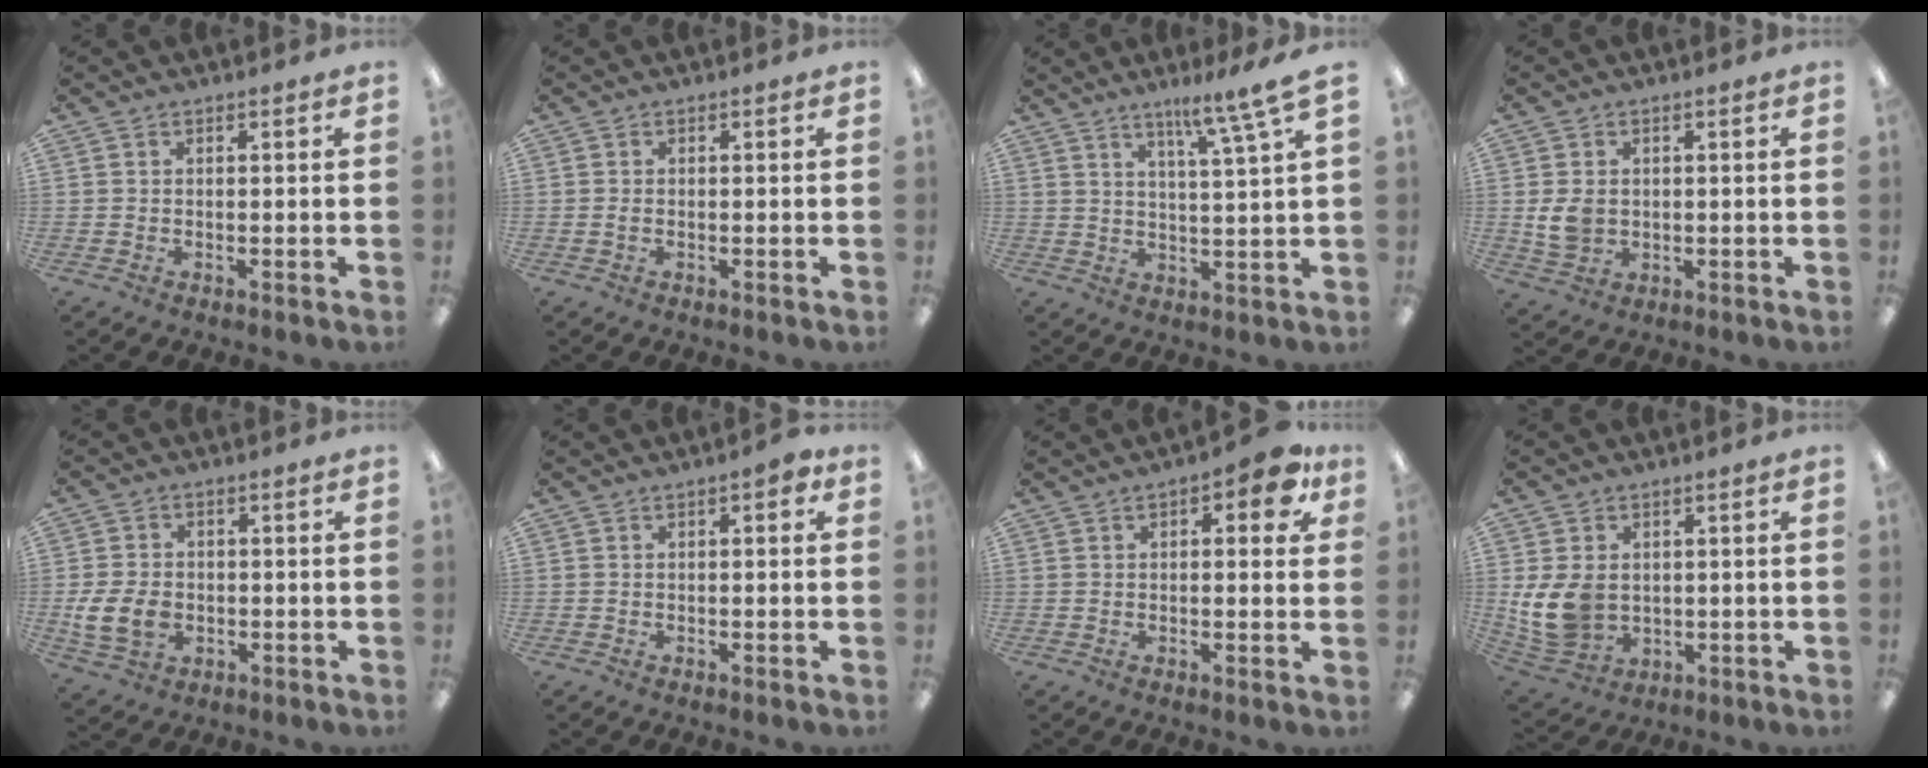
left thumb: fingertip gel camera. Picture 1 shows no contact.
{"total": 0.7, "force": [-0.3, 0.5, 0.4], "torque": [-0.009, 0.001, -0.005]}
{"total": 8.9, "force": [6.8, -0.3, 5.8], "torque": [-0.089, -0.044, 0.107]}
{"total": 5.3, "force": [0.1, 4.4, 2.9], "torque": [-0.061, 0.000, 0.002]}
{"total": 8.2, "force": [-1.7, 6.2, 5.1], "torque": [-0.117, 0.001, -0.030]}
{"total": 2.0, "force": [0.4, 1.0, 1.7], "torque": [-0.028, 0.003, 0.005]}
{"total": 7.4, "force": [3.1, 3.5, 5.8], "torque": [-0.074, -0.002, 0.050]}
{"total": 10.4, "force": [0.2, 8.2, 6.4], "torque": [-0.160, -0.001, 0.007]}